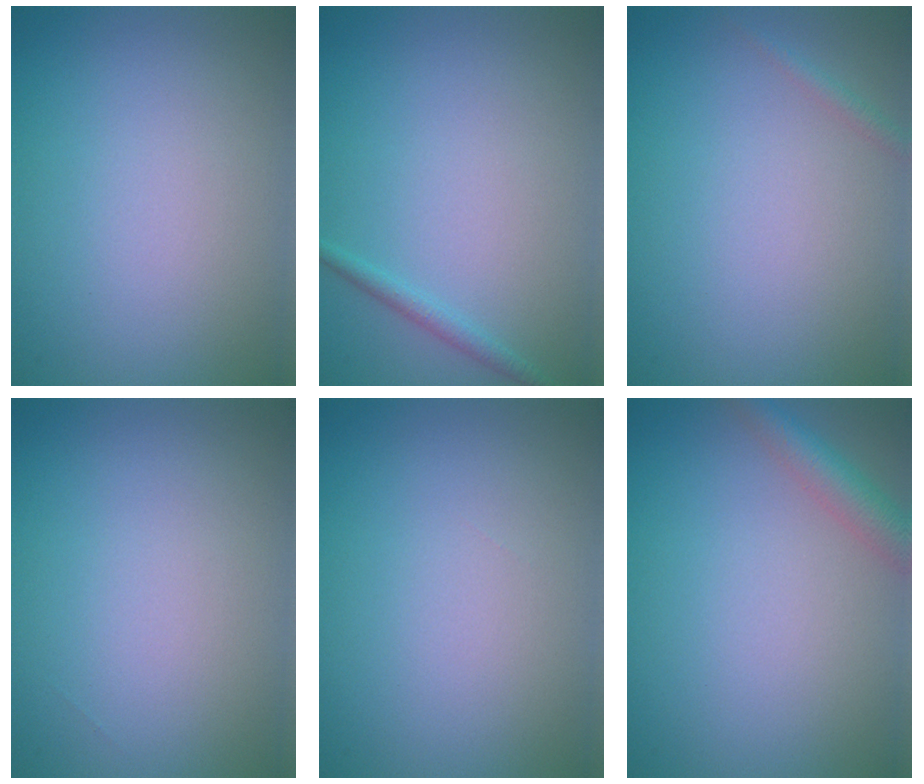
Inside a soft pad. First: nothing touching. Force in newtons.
{"total": 1.2, "press": 1.2, "slide": 0.1}
{"total": 0.8, "press": 0.7, "slide": 0.1}
{"total": 0.0}
{"total": 0.0}
{"total": 2.8, "press": 2.8, "slide": 0.1}